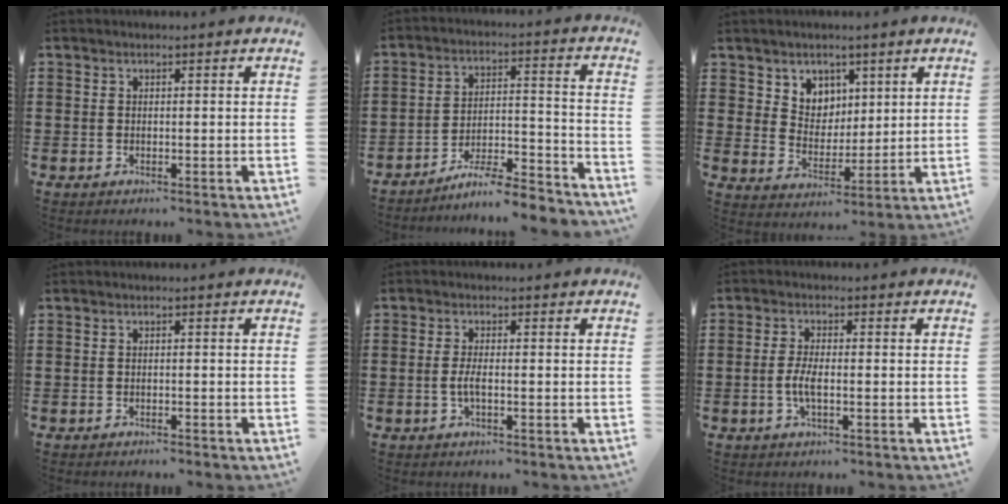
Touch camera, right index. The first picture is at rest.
{"total": 7.0, "force": [-6.5, 0.1, 2.7], "torque": [-0.036, 0.002, -0.125]}
{"total": 5.4, "force": [3.5, 4.2, -0.1], "torque": [-0.021, -0.004, 0.064]}
{"total": 0.6, "force": [-0.6, -0.1, 0.2], "torque": [-0.006, -0.004, -0.011]}
{"total": 2.5, "force": [-0.7, 0.3, 2.4], "torque": [-0.059, -0.009, -0.016]}
{"total": 3.6, "force": [-0.9, 0.8, 3.4], "torque": [-0.075, -0.006, -0.020]}